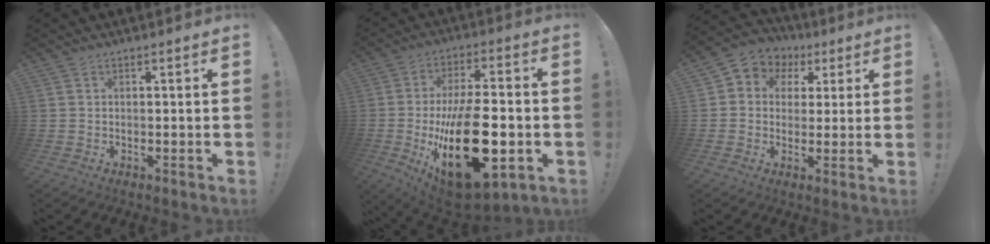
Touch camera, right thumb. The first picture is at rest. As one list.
[{"total": 28.0, "force": [-5.5, 13.2, 24.1], "torque": [-0.412, 0.014, -0.074]}, {"total": 6.0, "force": [1.2, 5.7, 1.5], "torque": [-0.021, -0.005, 0.026]}]